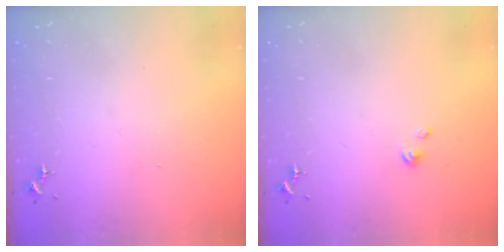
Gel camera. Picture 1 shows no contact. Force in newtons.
{"total": 2.9, "press": 2.9, "slide": 0.2}